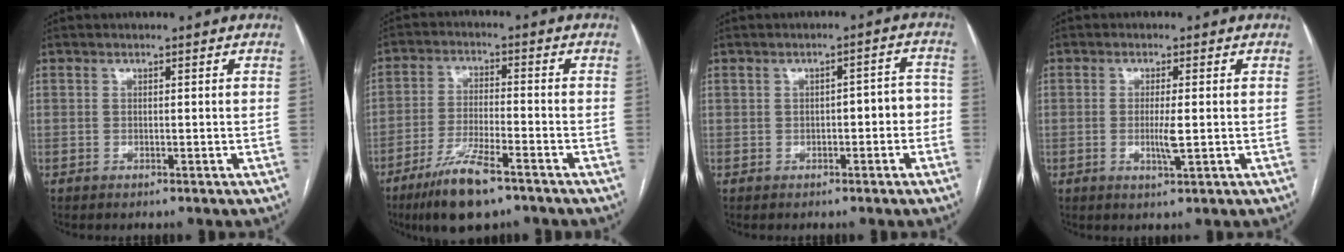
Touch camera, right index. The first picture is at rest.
{"total": 10.4, "force": [-6.9, 2.0, 7.5], "torque": [-0.146, -0.022, -0.122]}
{"total": 3.8, "force": [-0.8, 1.8, 3.3], "torque": [-0.041, 0.029, -0.006]}
{"total": 3.3, "force": [-0.4, 0.3, 3.3], "torque": [-0.064, -0.006, -0.007]}